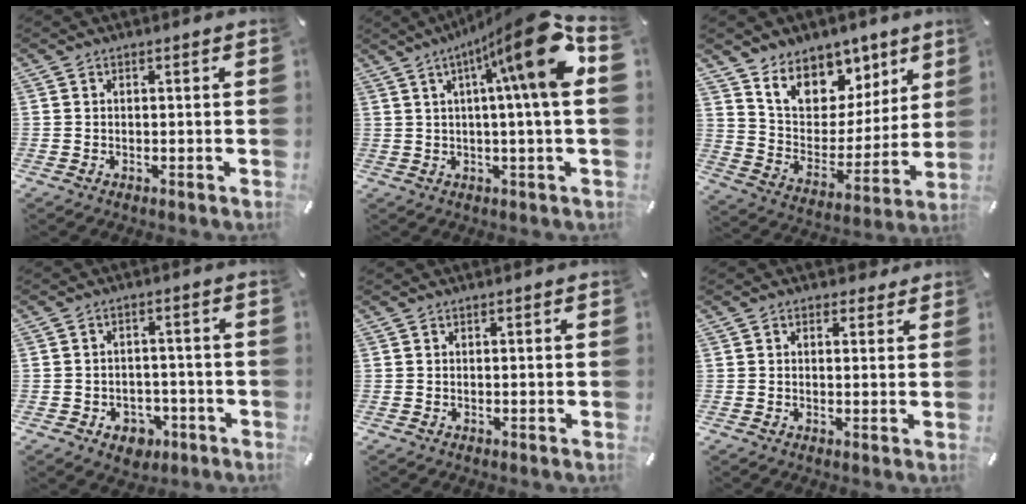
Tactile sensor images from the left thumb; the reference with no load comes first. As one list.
[{"total": 18.2, "force": [5.9, 1.7, 17.1], "torque": [-0.257, -0.038, 0.071]}, {"total": 12.5, "force": [8.7, 8.4, 3.2], "torque": [-0.054, -0.077, 0.160]}, {"total": 5.4, "force": [-2.5, 4.3, 2.0], "torque": [-0.031, 0.013, -0.045]}, {"total": 0.0}, {"total": 2.3, "force": [1.1, 1.7, 1.0], "torque": [-0.008, 0.000, 0.015]}]